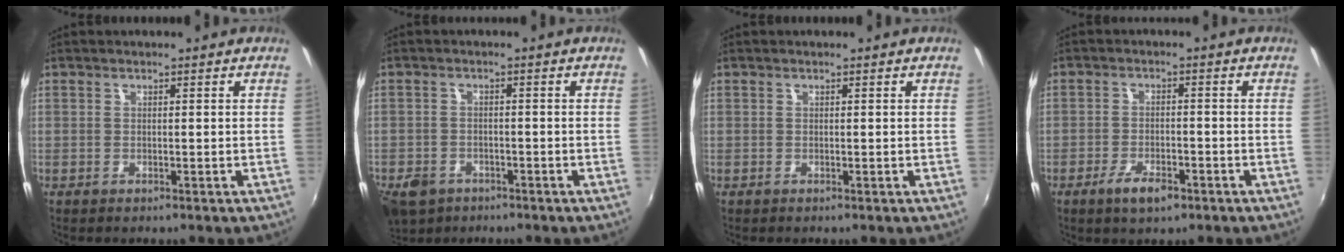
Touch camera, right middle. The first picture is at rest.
{"total": 7.0, "force": [-4.3, 4.7, 2.9], "torque": [-0.072, -0.007, -0.070]}
{"total": 0.0}
{"total": 5.3, "force": [-3.3, 2.2, 3.5], "torque": [-0.081, -0.009, -0.058]}